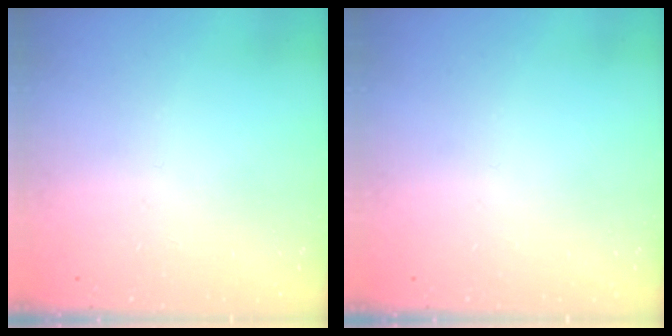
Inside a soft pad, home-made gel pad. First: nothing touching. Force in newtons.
{"total": 0.0}